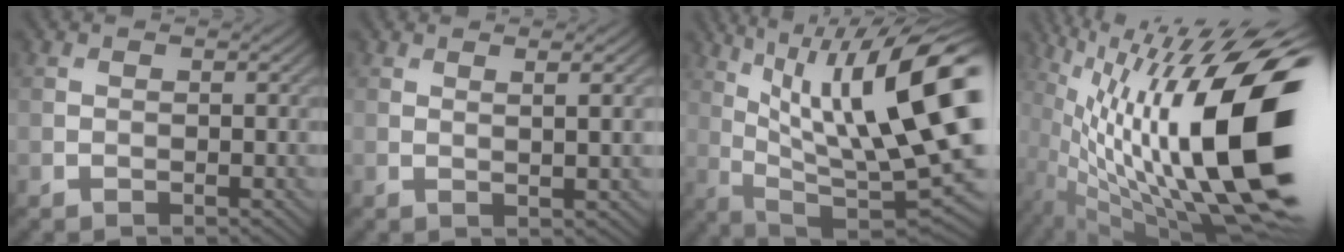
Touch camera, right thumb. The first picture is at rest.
{"total": 3.2, "force": [1.1, 0.4, 2.9], "torque": [-0.038, 0.010, 0.017]}
{"total": 18.9, "force": [6.2, 5.5, 17.0], "torque": [-0.280, 0.029, 0.113]}
{"total": 22.0, "force": [0.8, 7.2, 20.8], "torque": [-0.361, 0.005, 0.024]}